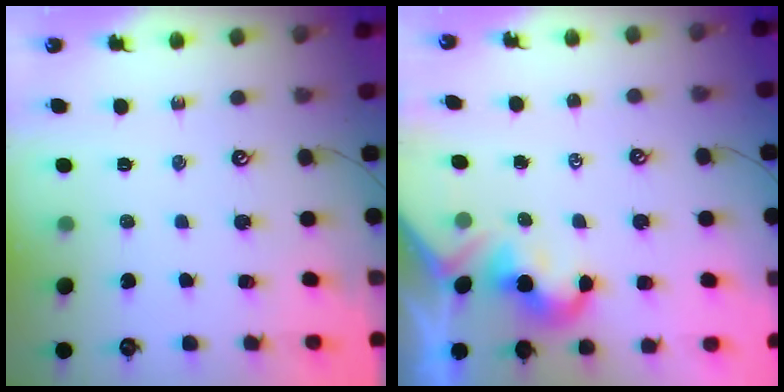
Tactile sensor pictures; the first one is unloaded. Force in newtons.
{"total": 2.1, "press": 2.1, "slide": 0.4}